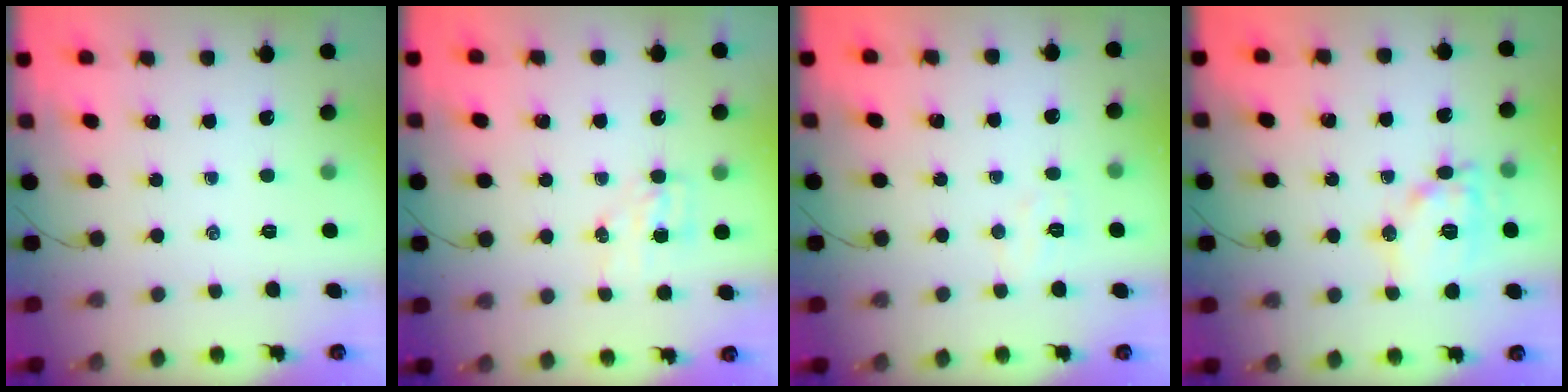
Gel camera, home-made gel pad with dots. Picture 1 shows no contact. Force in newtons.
{"total": 4.3, "press": 4.3, "slide": 0.7}
{"total": 4.0, "press": 3.9, "slide": 0.8}
{"total": 12.7, "press": 12.7, "slide": 0.9}